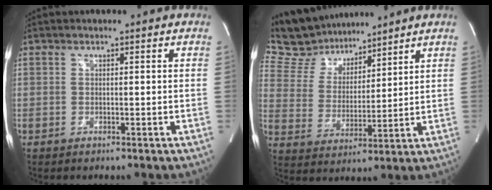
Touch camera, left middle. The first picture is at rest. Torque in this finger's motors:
{"motor_torque": [0.12, -0.41, 0.00, -0.05]}